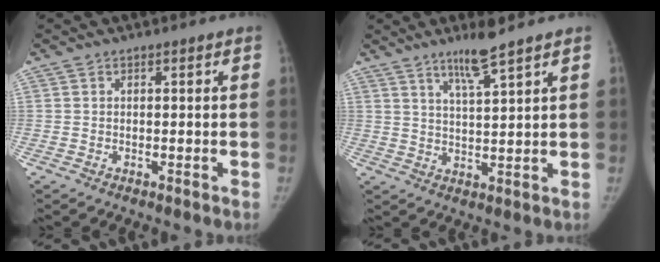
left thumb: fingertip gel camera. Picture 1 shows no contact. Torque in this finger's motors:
{"motor_torque": [0.39, -0.40, 0.77, -0.61, 0.18]}